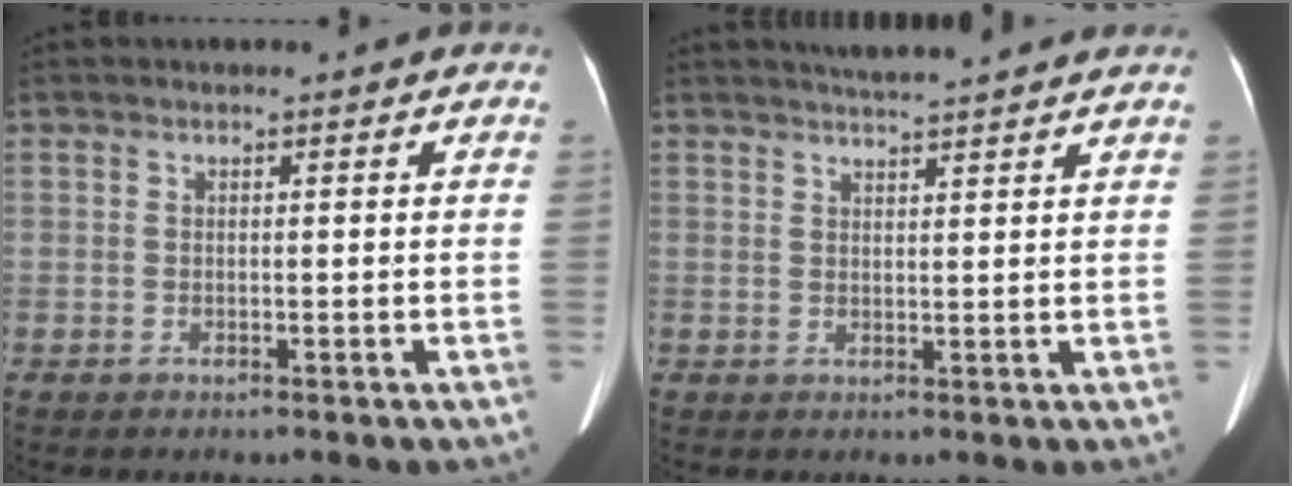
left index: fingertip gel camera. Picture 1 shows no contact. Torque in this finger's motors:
{"motor_torque": [0.12, -0.34, 0.01, 0.04]}